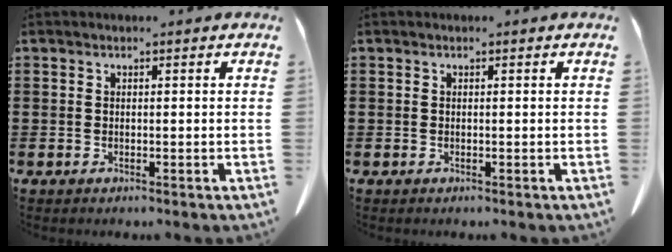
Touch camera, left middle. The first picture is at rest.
{"total": 0.0}